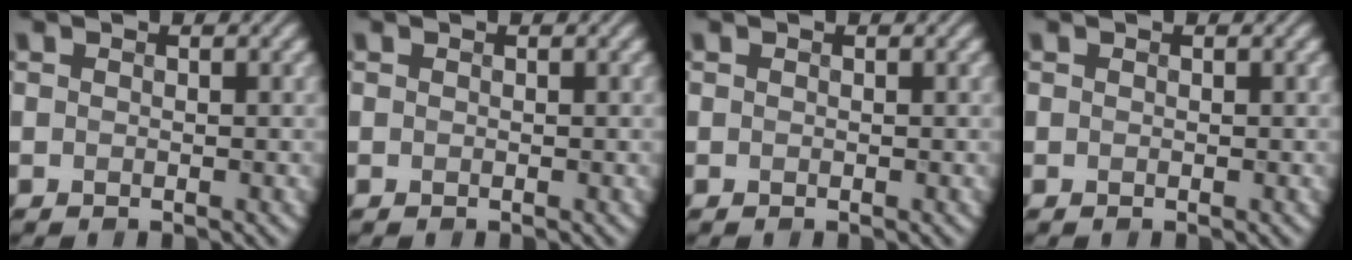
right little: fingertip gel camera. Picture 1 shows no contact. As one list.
[{"total": 0.0}, {"total": 0.0}, {"total": 0.0}]